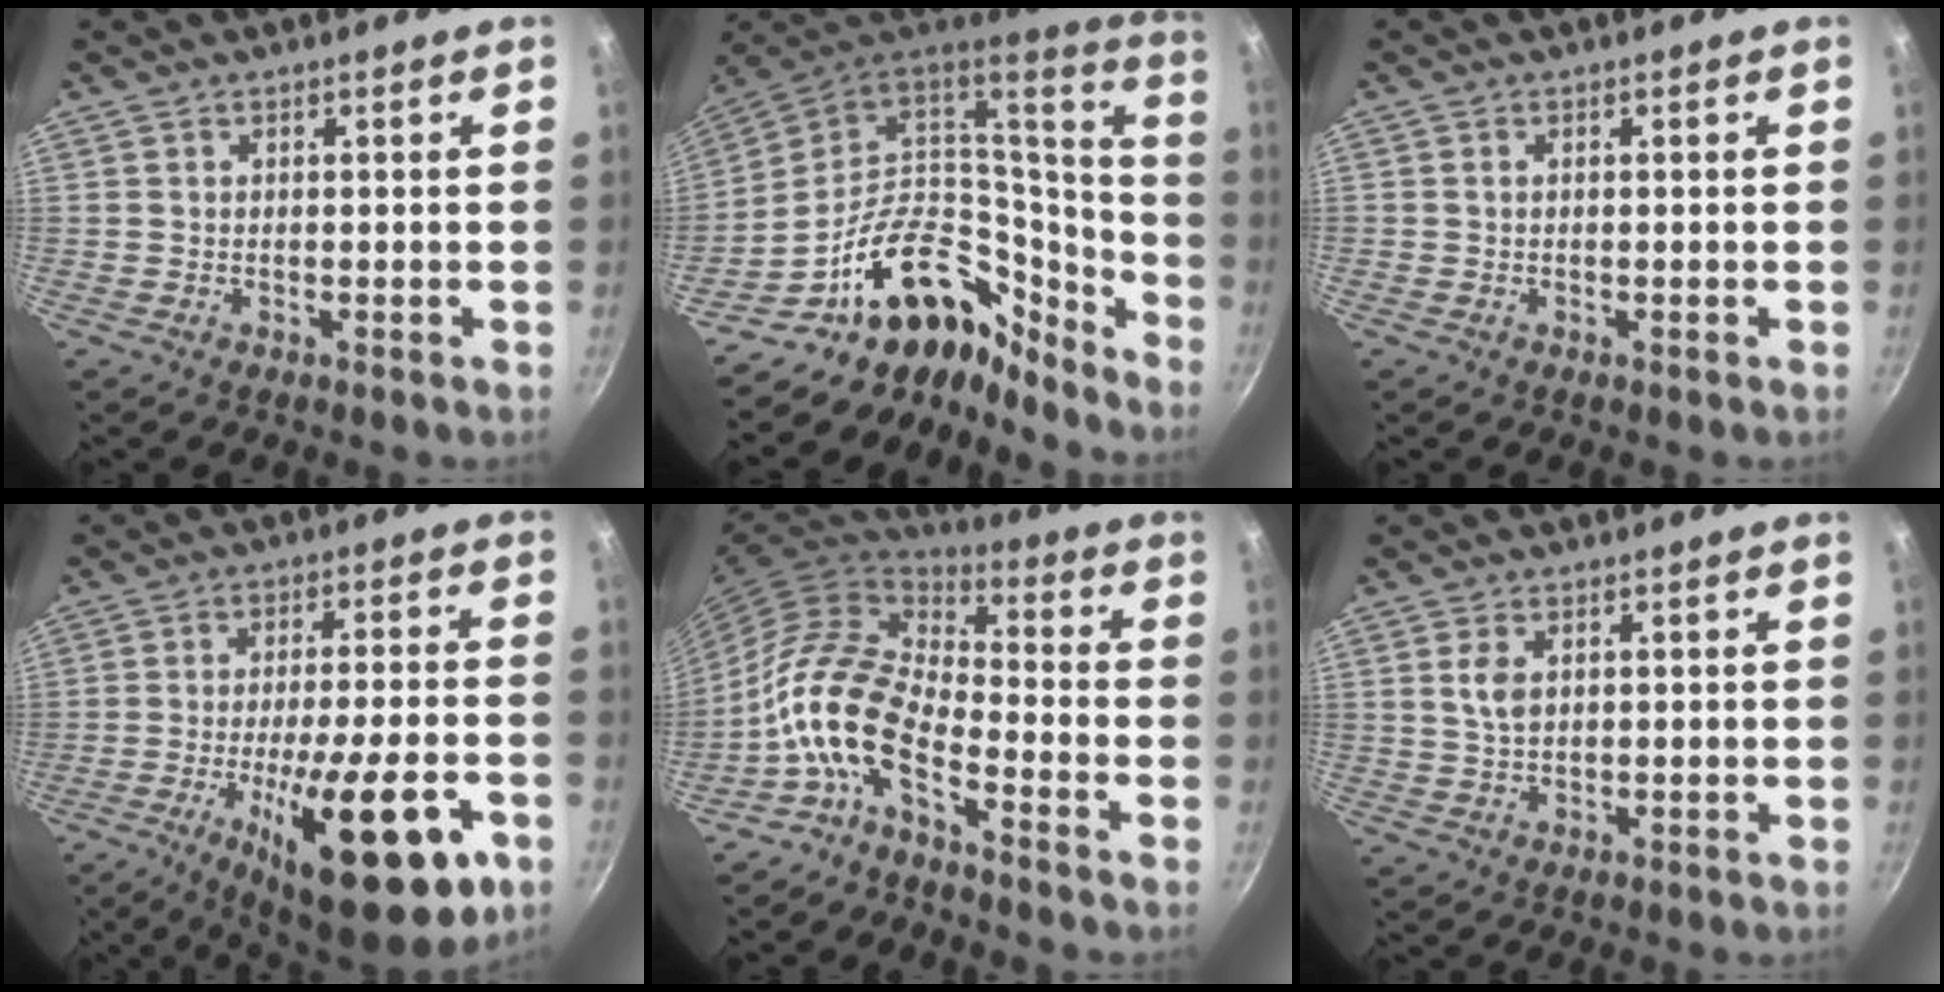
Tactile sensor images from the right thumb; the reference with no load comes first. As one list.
[{"total": 23.6, "force": [-12.3, 15.3, 13.1], "torque": [-0.154, 0.110, -0.194]}, {"total": 0.0}, {"total": 22.6, "force": [-9.2, 6.4, 19.7], "torque": [-0.273, 0.018, -0.134]}, {"total": 14.1, "force": [-6.7, 6.9, 10.3], "torque": [-0.192, 0.067, -0.154]}, {"total": 3.6, "force": [0.9, 2.3, 2.7], "torque": [-0.049, -0.003, 0.020]}]